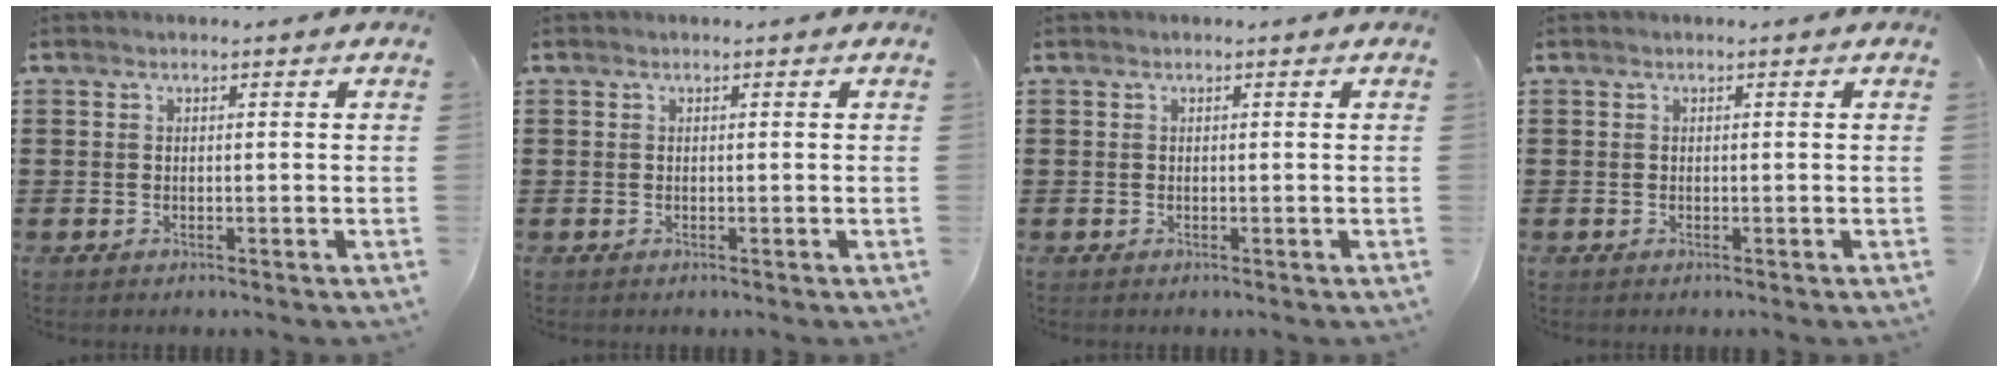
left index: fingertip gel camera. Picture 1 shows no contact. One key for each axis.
{"total": 0.0}
{"total": 0.0}
{"total": 0.0}